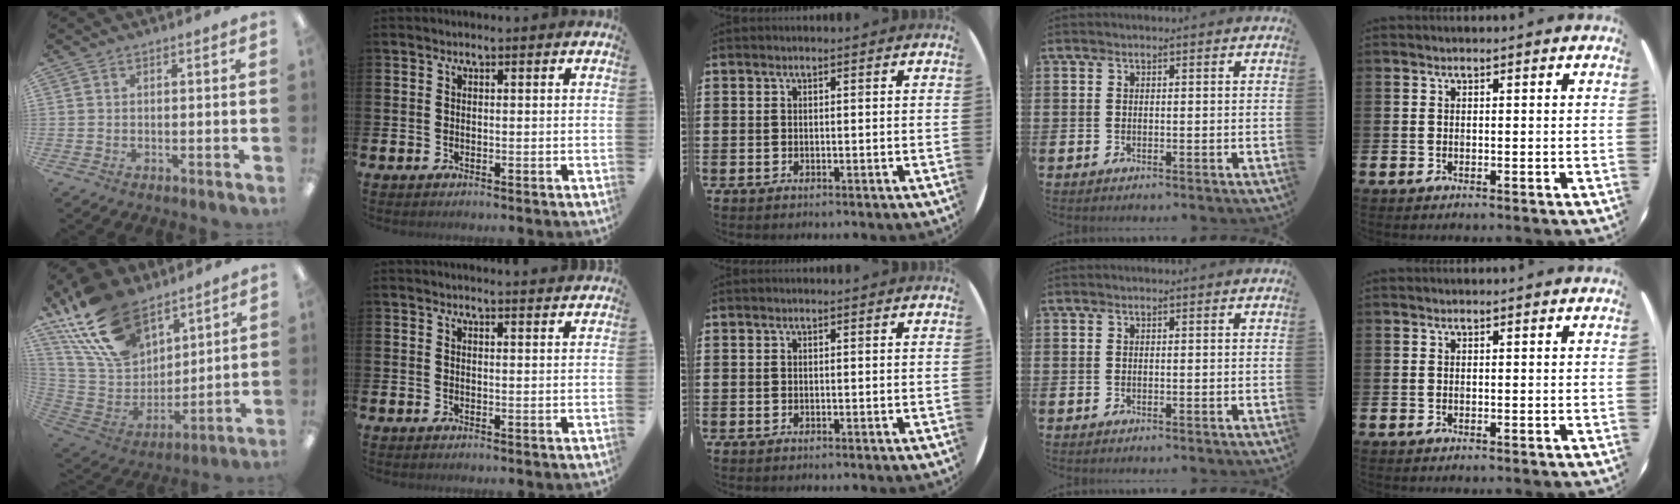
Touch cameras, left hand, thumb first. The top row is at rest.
{"thumb": {"total": 22.7, "force": [14.7, 12.9, 11.5], "torque": [-0.227, -0.063, 0.278]}, "index": {"total": 1.7, "force": [1.7, -0.1, -0.1], "torque": [0.011, -0.014, 0.030]}}